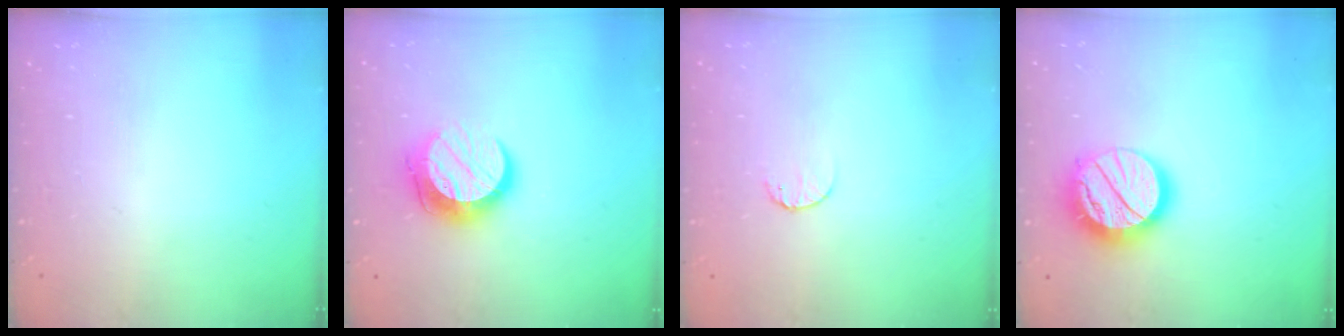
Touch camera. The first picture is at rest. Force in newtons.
{"total": 11.6, "press": 11.6, "slide": 0.6}
{"total": 5.6, "press": 5.6, "slide": 0.6}
{"total": 18.6, "press": 18.6, "slide": 1.5}